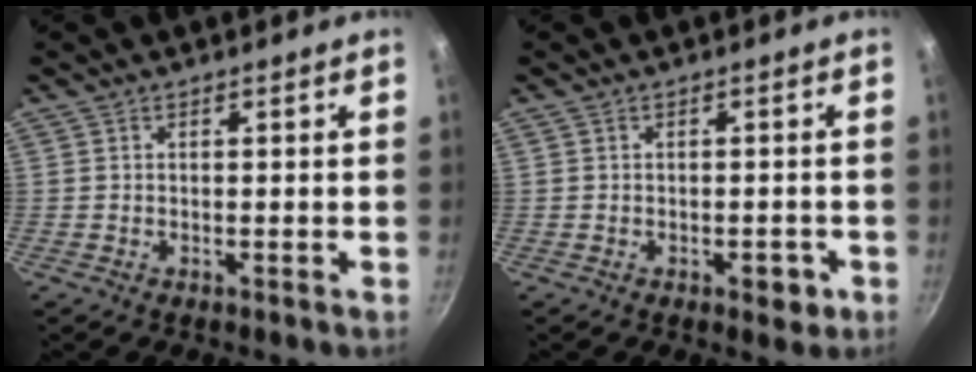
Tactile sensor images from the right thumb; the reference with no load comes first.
{"total": 3.3, "force": [-1.3, 1.8, 2.5], "torque": [-0.015, 0.012, -0.012]}